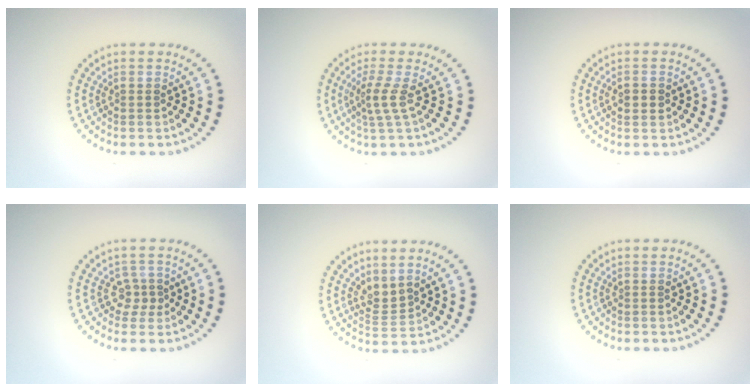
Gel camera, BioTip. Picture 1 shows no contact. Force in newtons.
{"total": 2.2, "press": 1.5, "slide": 1.6}
{"total": 2.0, "press": 2.0, "slide": 0.0}
{"total": 1.7, "press": 1.2, "slide": 1.2}
{"total": 1.9, "press": 1.4, "slide": 1.3}
{"total": 0.0}